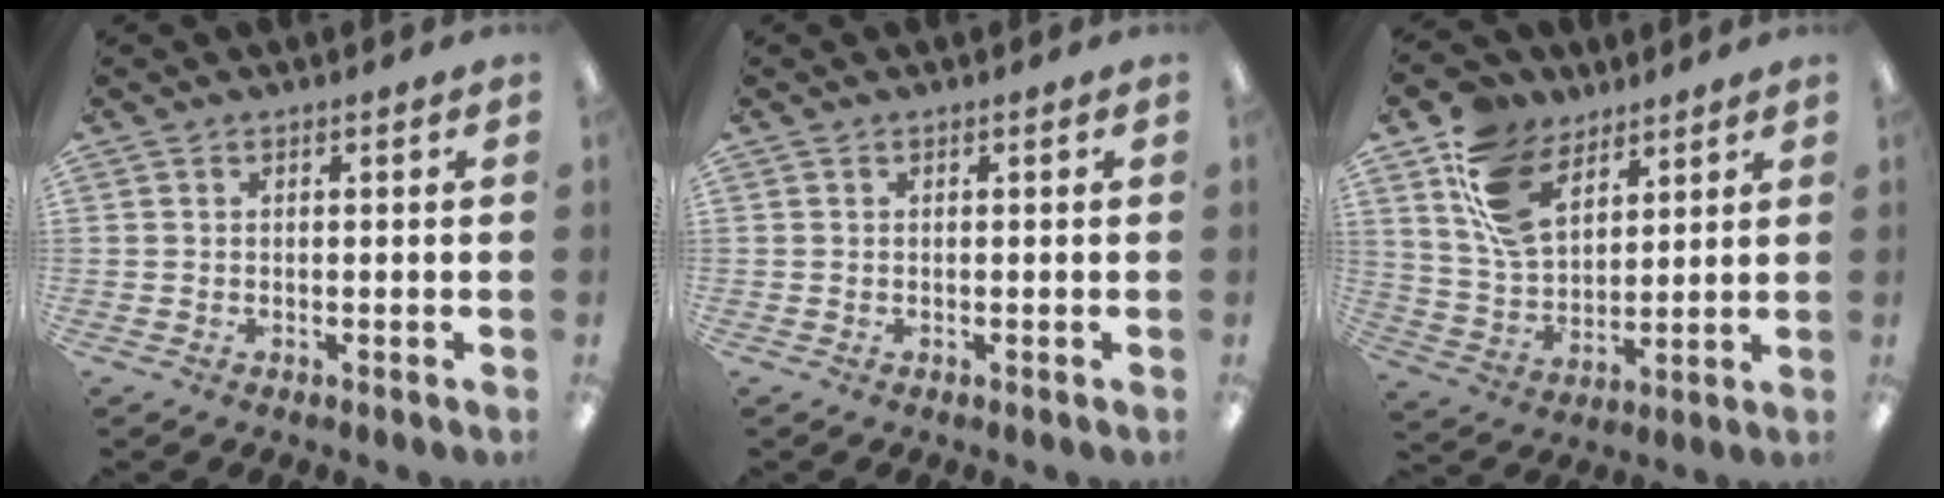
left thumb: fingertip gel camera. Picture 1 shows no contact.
{"total": 0.0}
{"total": 14.8, "force": [8.5, 9.5, 7.5], "torque": [-0.159, -0.020, 0.170]}